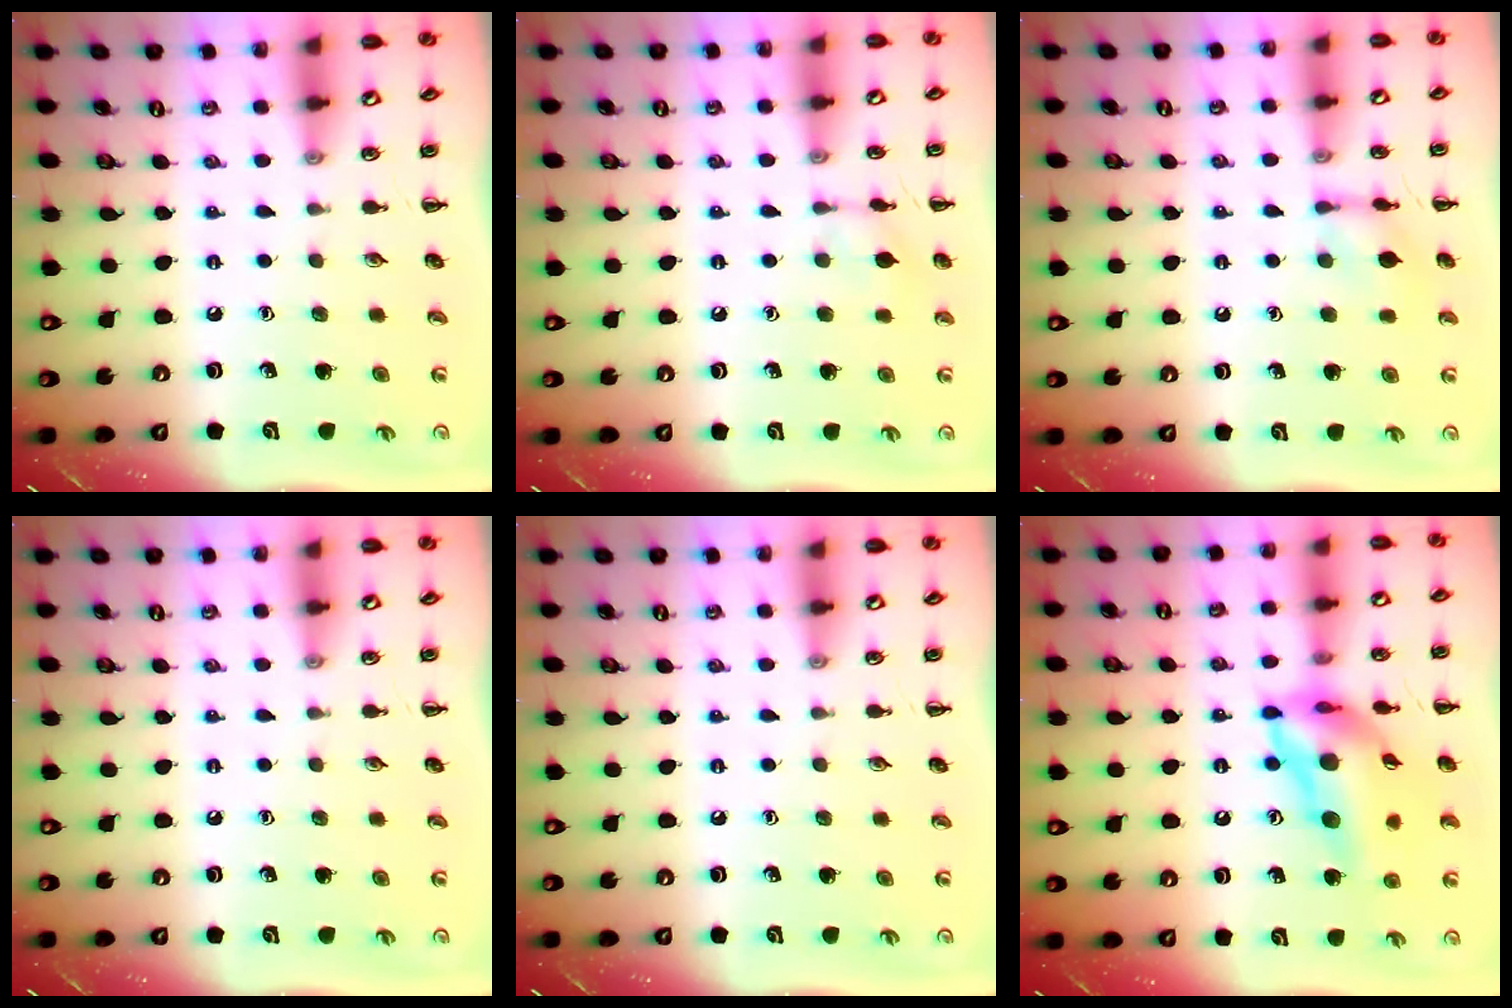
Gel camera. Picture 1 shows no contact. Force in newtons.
{"total": 7.5, "press": 7.2, "slide": 1.9}
{"total": 7.7, "press": 7.7, "slide": 0.5}
{"total": 0.0}
{"total": 0.0}
{"total": 18.9, "press": 18.3, "slide": 4.9}